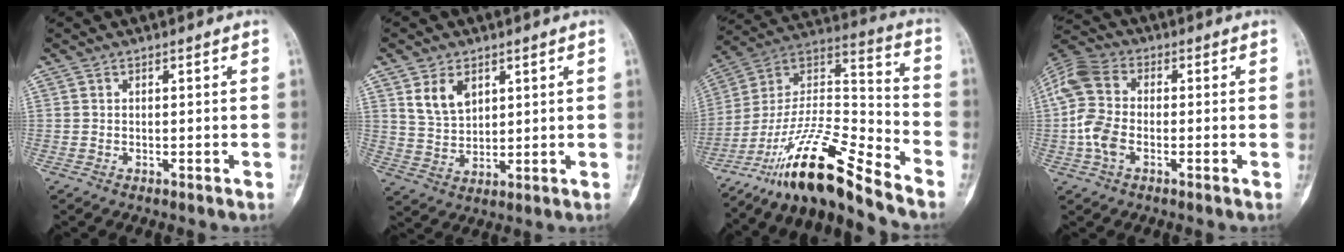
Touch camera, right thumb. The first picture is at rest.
{"total": 6.6, "force": [3.3, 4.3, 3.8], "torque": [-0.053, -0.019, 0.070]}
{"total": 18.9, "force": [-15.0, 2.7, 11.2], "torque": [-0.204, 0.099, -0.273]}
{"total": 9.4, "force": [-1.7, 6.0, 7.0], "torque": [-0.161, 0.018, -0.044]}